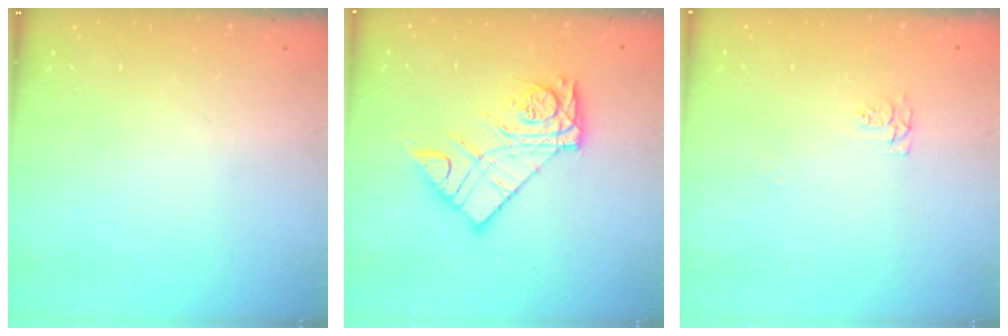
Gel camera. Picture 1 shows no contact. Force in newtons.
{"total": 14.8, "press": 14.7, "slide": 1.6}
{"total": 4.3, "press": 4.3, "slide": 0.8}